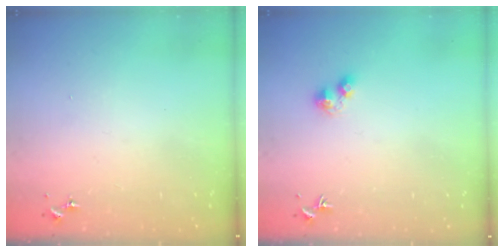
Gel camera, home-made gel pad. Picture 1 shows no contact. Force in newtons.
{"total": 2.9, "press": 2.9, "slide": 0.7}